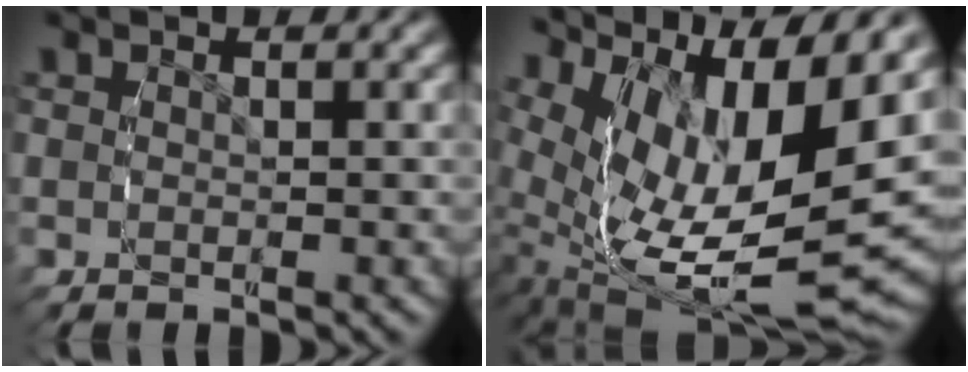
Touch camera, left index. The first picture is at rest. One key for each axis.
{"total": 17.3, "fx": -0.4, "fy": 10.1, "fz": 14.1, "tx": -0.244, "ty": -0.022, "tz": 0.007}